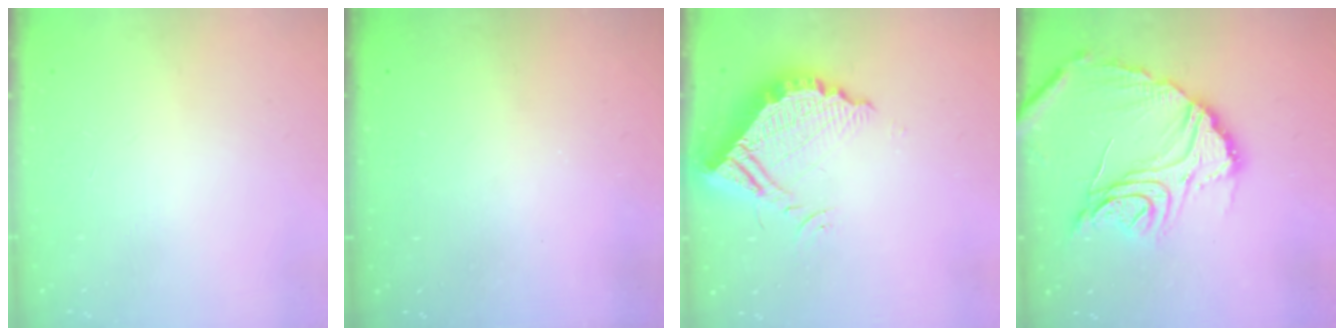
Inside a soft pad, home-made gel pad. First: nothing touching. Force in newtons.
{"total": 3.3, "press": 3.3, "slide": 0.1}
{"total": 14.2, "press": 14.2, "slide": 1.2}
{"total": 18.0, "press": 18.0, "slide": 1.3}